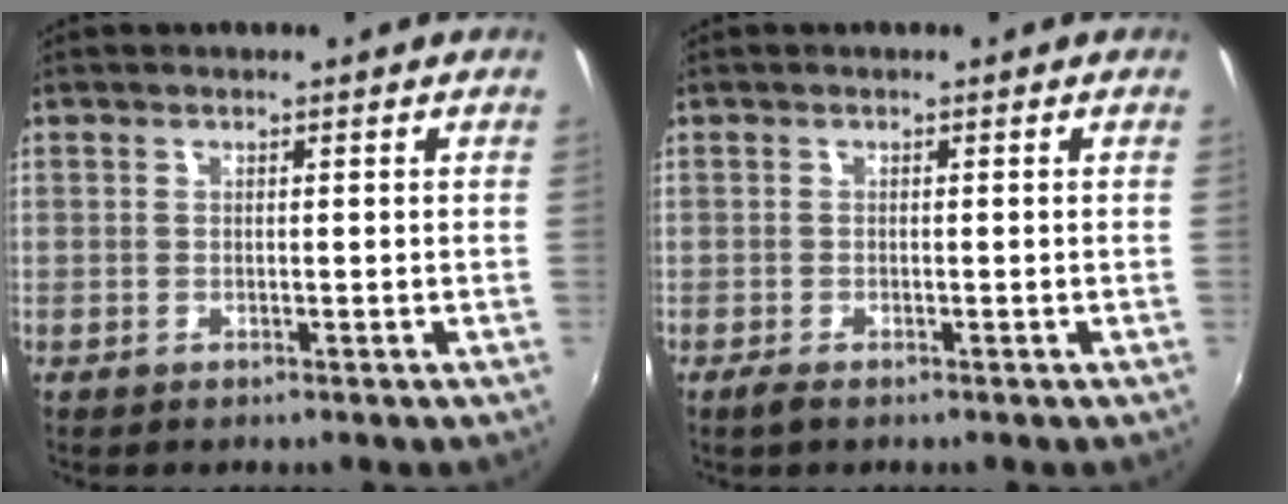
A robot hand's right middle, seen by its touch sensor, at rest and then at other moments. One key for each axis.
{"total": 1.4, "fx": -0.9, "fy": 0.3, "fz": 1.0, "tx": -0.021, "ty": -0.006, "tz": -0.017}